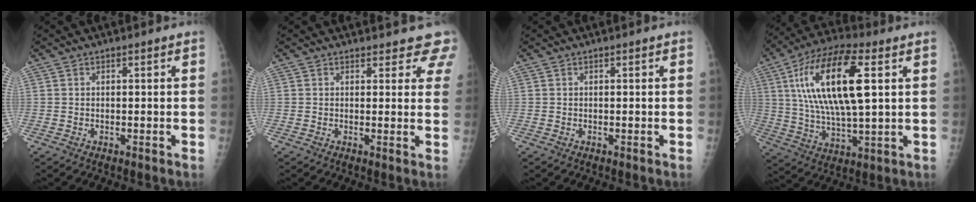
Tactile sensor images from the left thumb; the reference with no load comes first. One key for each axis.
{"total": 5.6, "fx": 5.1, "fy": 2.2, "fz": 0.4, "tx": 0.039, "ty": -0.023, "tz": 0.030}
{"total": 0.0}
{"total": 20.3, "fx": 5.5, "fy": 6.8, "fz": 18.3, "tx": -0.349, "ty": 0.001, "tz": 0.096}